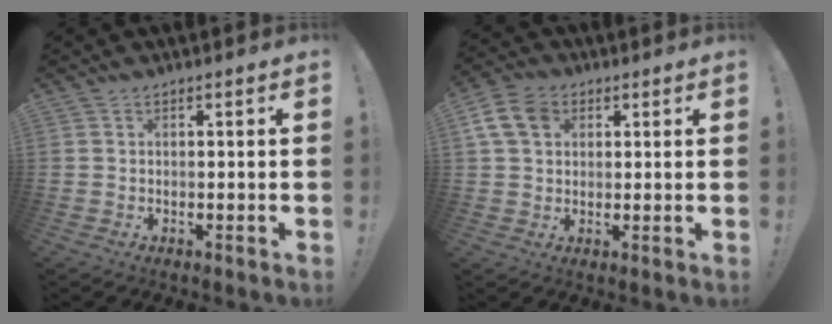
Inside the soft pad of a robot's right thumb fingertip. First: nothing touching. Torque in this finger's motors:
{"motor_torque": [0.63, 0.59, 0.63, 0.19, -0.01]}